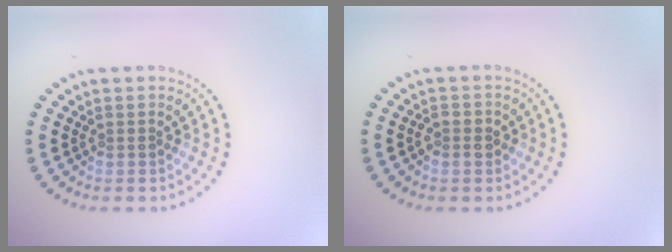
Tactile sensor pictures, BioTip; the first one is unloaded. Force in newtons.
{"total": 1.5, "press": 1.5, "slide": 0.4}